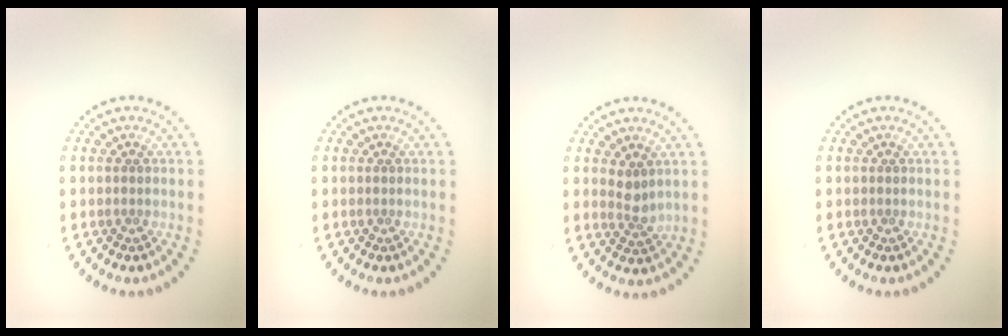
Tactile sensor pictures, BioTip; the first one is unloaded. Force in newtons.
{"total": 0.0}
{"total": 1.7, "press": 1.4, "slide": 1.0}
{"total": 0.0}